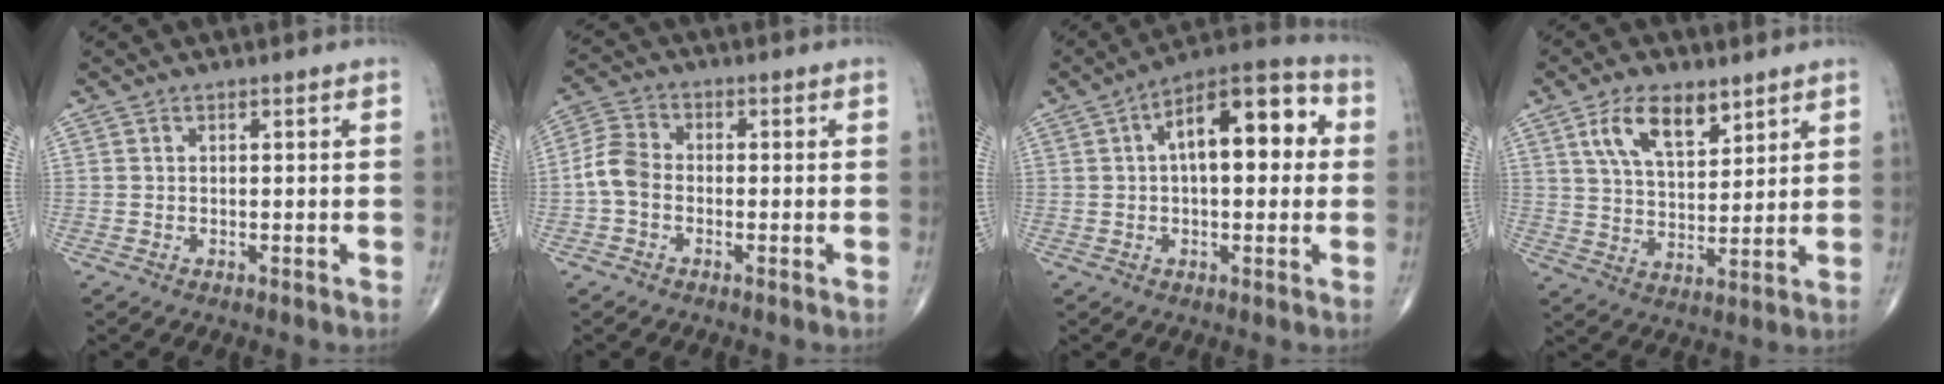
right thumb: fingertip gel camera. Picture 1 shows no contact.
{"total": 5.7, "force": [-1.2, 4.1, 3.8], "torque": [-0.076, 0.017, -0.036]}
{"total": 15.4, "force": [2.7, 7.0, 13.5], "torque": [-0.172, 0.029, 0.031]}
{"total": 10.3, "force": [5.7, 5.0, 7.0], "torque": [-0.108, -0.026, 0.109]}